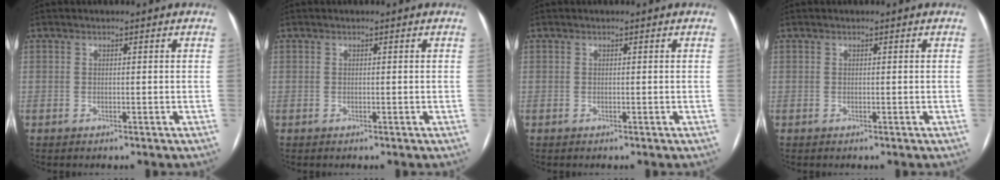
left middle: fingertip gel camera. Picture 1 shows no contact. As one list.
[{"total": 0.0}, {"total": 0.0}, {"total": 0.0}]